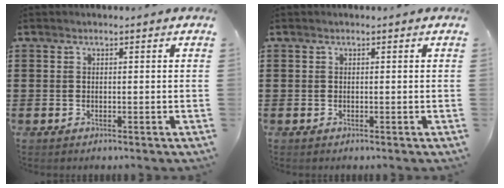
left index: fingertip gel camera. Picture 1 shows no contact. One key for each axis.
{"total": 0.0}